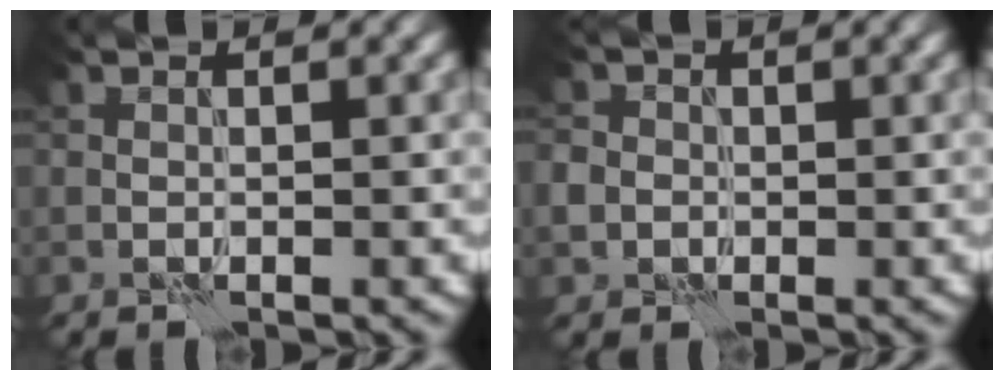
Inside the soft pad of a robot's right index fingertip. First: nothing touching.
{"total": 2.8, "force": [-0.2, 2.6, 0.9], "torque": [-0.009, 0.010, -0.014]}